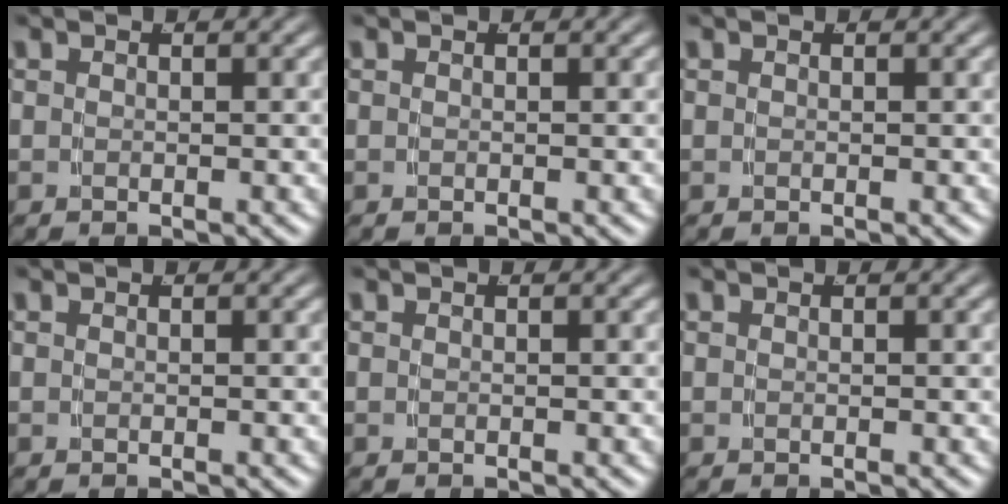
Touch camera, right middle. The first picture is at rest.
{"total": 0.0}
{"total": 0.0}
{"total": 0.0}
{"total": 0.0}
{"total": 0.0}